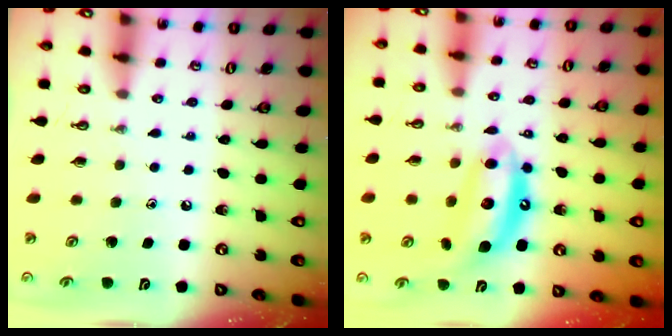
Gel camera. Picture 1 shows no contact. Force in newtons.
{"total": 10.9, "press": 10.8, "slide": 1.0}